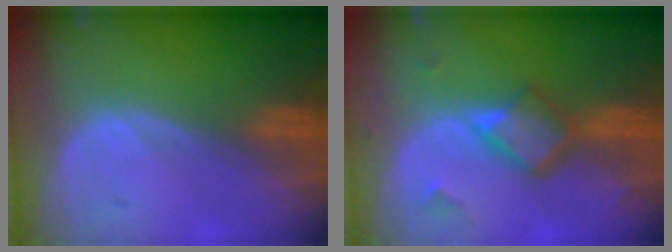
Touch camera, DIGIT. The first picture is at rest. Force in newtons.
{"total": 5.7, "press": 4.9, "slide": 2.8}